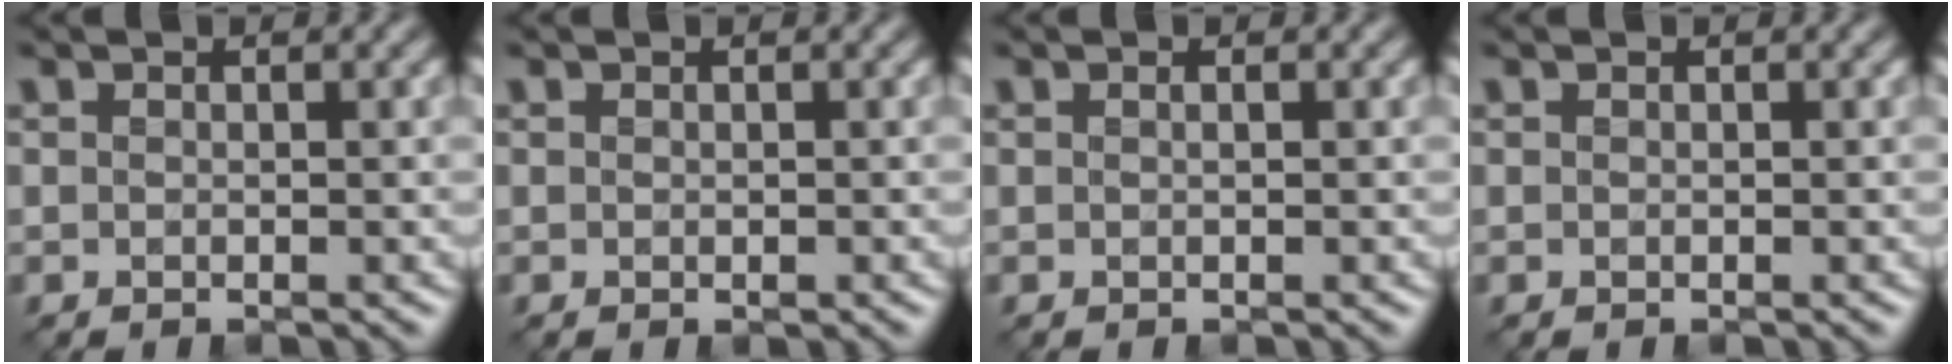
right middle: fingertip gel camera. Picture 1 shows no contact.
{"total": 0.0}
{"total": 0.0}
{"total": 0.0}